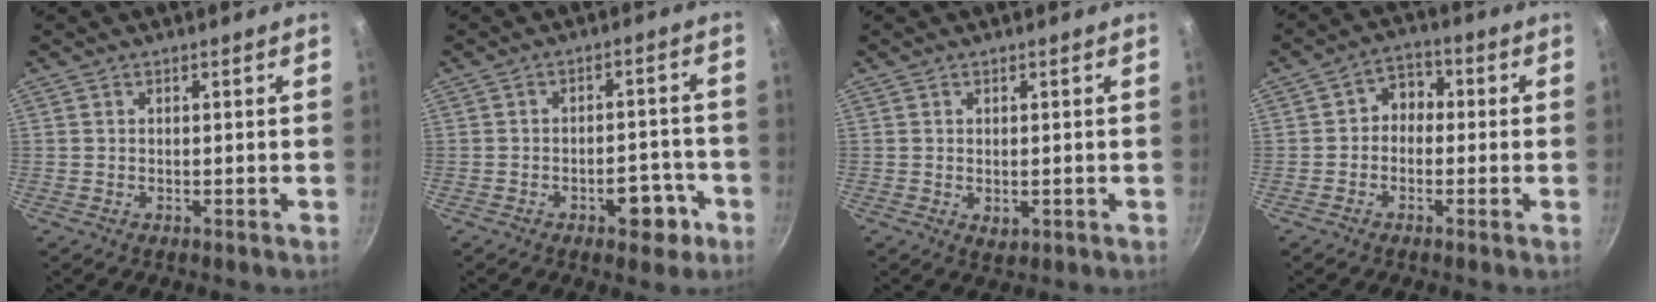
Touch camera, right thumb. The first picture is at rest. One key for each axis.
{"total": 6.9, "fx": -3.5, "fy": 3.6, "fz": 4.7, "tx": -0.036, "ty": 0.029, "tz": -0.040}
{"total": 1.8, "fx": -0.1, "fy": 1.2, "fz": 1.4, "tx": -0.021, "ty": -0.004, "tz": 0.000}
{"total": 4.9, "fx": -0.5, "fy": 4.0, "fz": 2.7, "tx": -0.009, "ty": 0.020, "tz": -0.023}